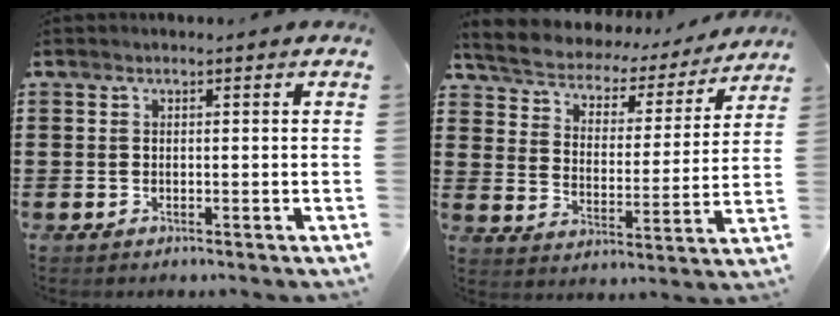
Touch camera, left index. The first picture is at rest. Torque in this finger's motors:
{"motor_torque": [2.14, 0.00, 0.32, 0.13]}